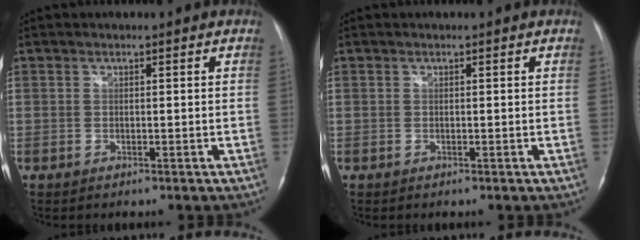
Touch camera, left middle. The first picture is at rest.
{"total": 0.0}